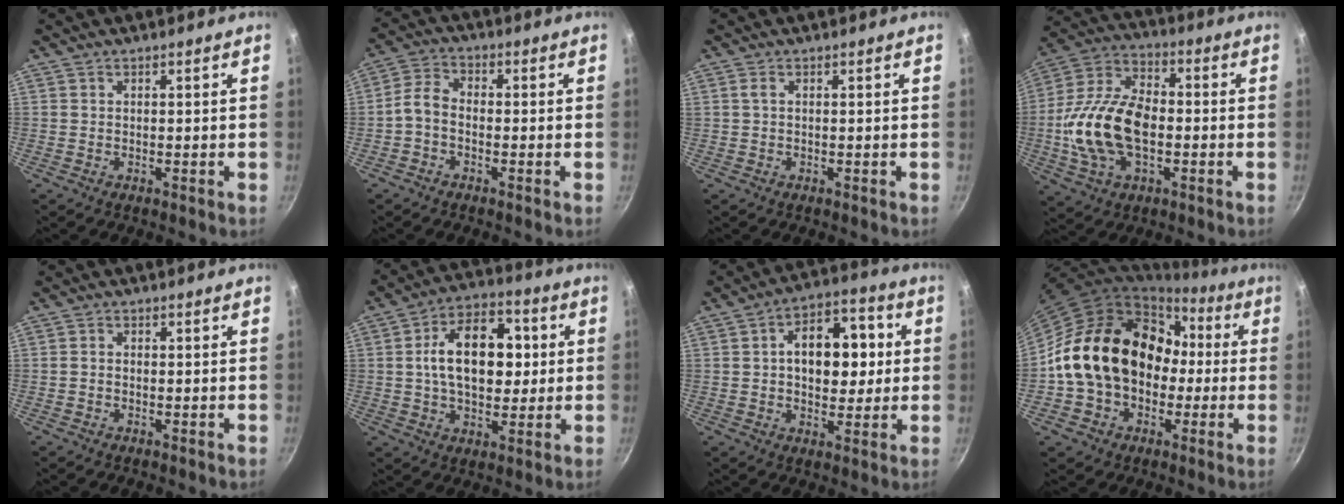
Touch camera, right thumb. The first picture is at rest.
{"total": 4.6, "force": [-1.5, 3.0, 3.1], "torque": [-0.067, 0.030, -0.042]}
{"total": 0.9, "force": [0.2, 0.3, 0.9], "torque": [-0.019, 0.002, 0.005]}
{"total": 18.6, "force": [-2.3, 11.2, 14.7], "torque": [-0.263, 0.035, -0.052]}
{"total": 1.1, "force": [-0.2, 0.8, 0.6], "torque": [-0.014, 0.005, -0.005]}
{"total": 16.5, "force": [2.0, 10.5, 12.6], "torque": [-0.162, 0.019, 0.020]}
{"total": 14.4, "force": [1.6, 9.4, 10.8], "torque": [-0.113, 0.020, 0.014]}
{"total": 20.3, "force": [-0.1, 15.6, 13.0], "torque": [-0.189, 0.062, 0.004]}